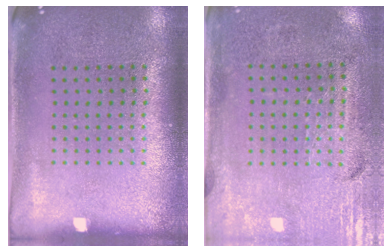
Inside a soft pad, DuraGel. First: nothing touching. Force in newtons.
{"total": 3.4, "press": 2.9, "slide": 1.7}